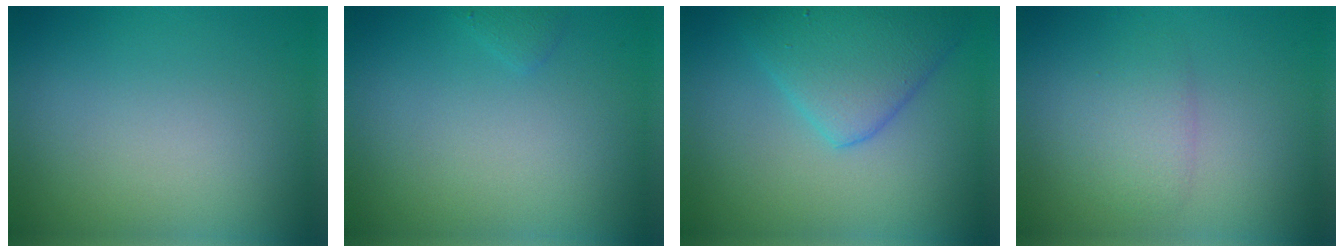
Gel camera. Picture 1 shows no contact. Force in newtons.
{"total": 0.6, "press": 0.6, "slide": 0.1}
{"total": 5.0, "press": 5.0, "slide": 0.2}
{"total": 2.1, "press": 2.1, "slide": 0.1}